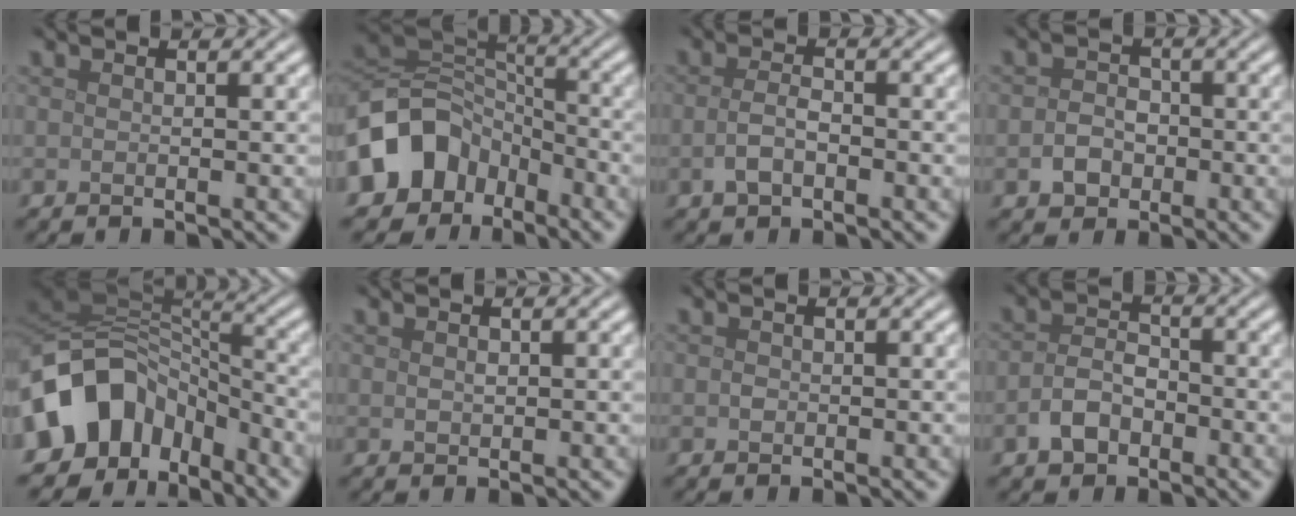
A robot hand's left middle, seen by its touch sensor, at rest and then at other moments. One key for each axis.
{"total": 9.2, "fx": -4.7, "fy": 6.8, "fz": 3.8, "tx": -0.067, "ty": 0.001, "tz": -0.104}
{"total": 2.3, "fx": -0.9, "fy": 1.2, "fz": 1.7, "tx": -0.039, "ty": -0.001, "tz": -0.019}
{"total": 2.5, "fx": -1.0, "fy": 2.0, "fz": 1.0, "tx": -0.013, "ty": 0.001, "tz": -0.022}
{"total": 11.7, "fx": -5.5, "fy": 8.4, "fz": 5.9, "tx": -0.113, "ty": 0.009, "tz": -0.110}
{"total": 0.8, "fx": 0.1, "fy": 0.6, "fz": 0.5, "tx": -0.011, "ty": -0.002, "tz": 0.003}
{"total": 0.6, "fx": -0.1, "fy": 0.6, "fz": 0.2, "tx": -0.004, "ty": -0.003, "tz": -0.005}
{"total": 3.1, "fx": -1.6, "fy": 2.1, "fz": 1.7, "tx": -0.031, "ty": 0.005, "tz": -0.035}